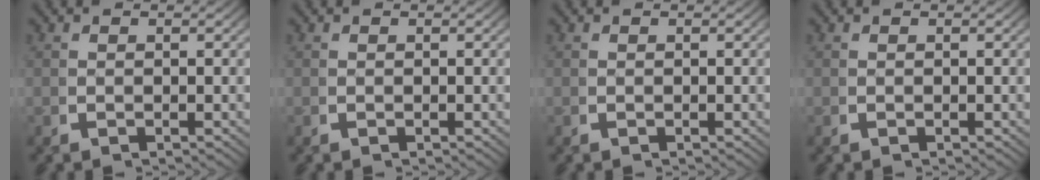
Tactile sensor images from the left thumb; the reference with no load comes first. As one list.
[{"total": 0.0}, {"total": 0.0}, {"total": 0.0}]